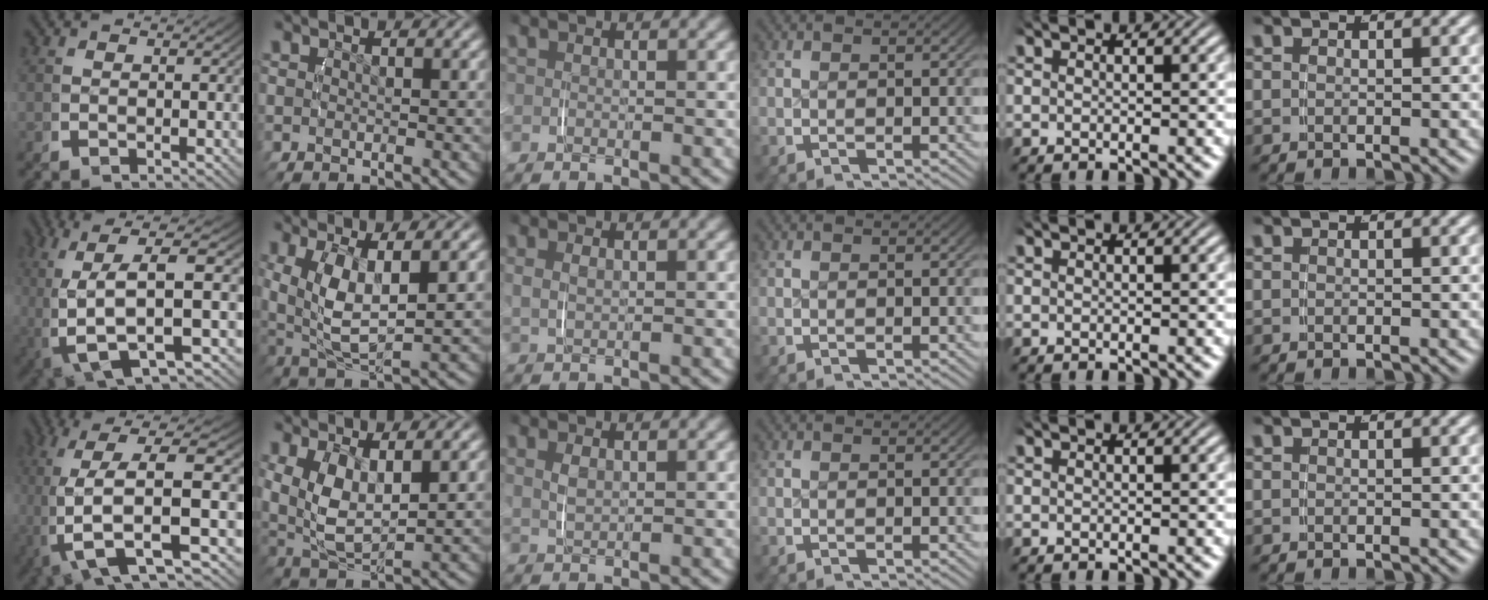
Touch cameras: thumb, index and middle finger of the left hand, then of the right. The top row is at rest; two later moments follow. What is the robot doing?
{"motion": "lift_and_place", "object": "backpack"}